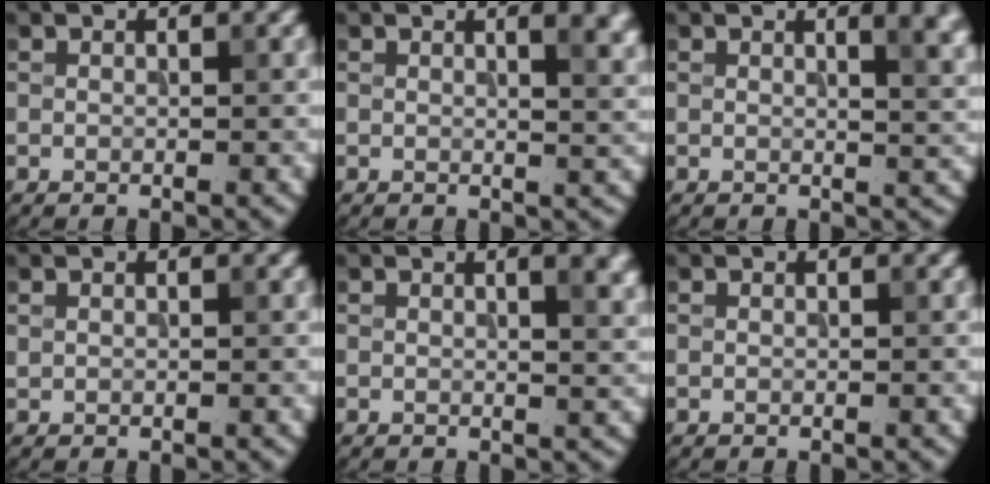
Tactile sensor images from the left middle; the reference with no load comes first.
{"total": 3.9, "force": [1.7, 1.4, 3.2], "torque": [-0.032, 0.002, 0.025]}
{"total": 3.8, "force": [1.8, 1.3, 3.1], "torque": [-0.028, 0.003, 0.023]}
{"total": 0.0}
{"total": 3.6, "force": [1.4, 1.2, 3.1], "torque": [-0.034, 0.004, 0.020]}
{"total": 0.0}